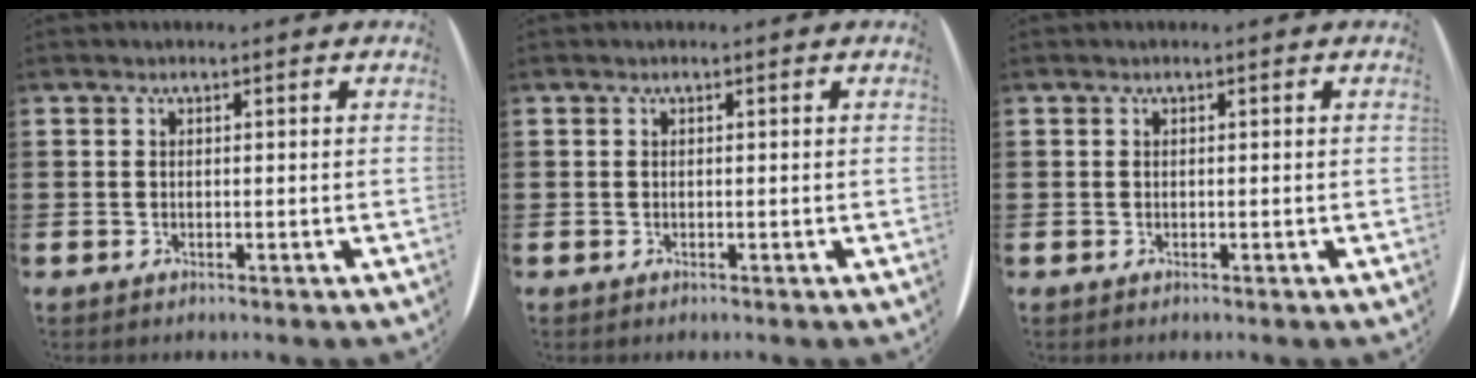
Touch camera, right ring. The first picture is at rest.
{"total": 0.0}
{"total": 0.0}